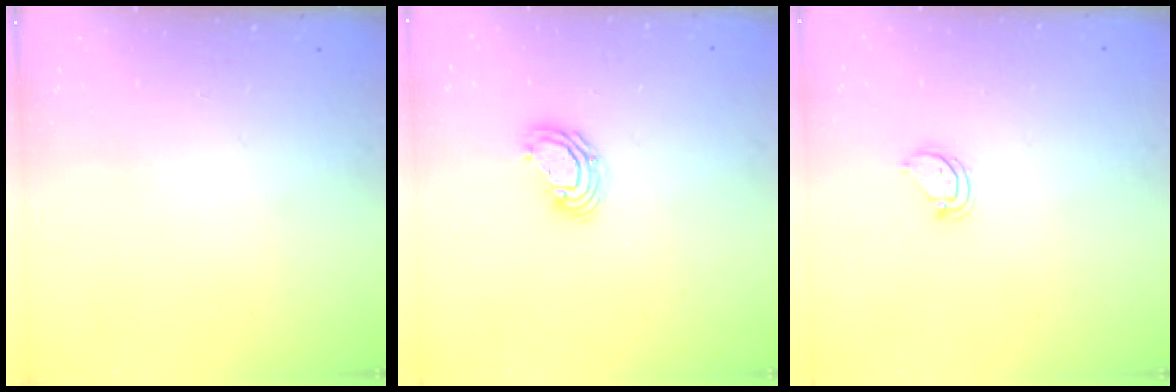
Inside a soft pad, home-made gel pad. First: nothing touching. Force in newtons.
{"total": 7.0, "press": 7.0, "slide": 0.8}
{"total": 3.6, "press": 3.6, "slide": 0.2}